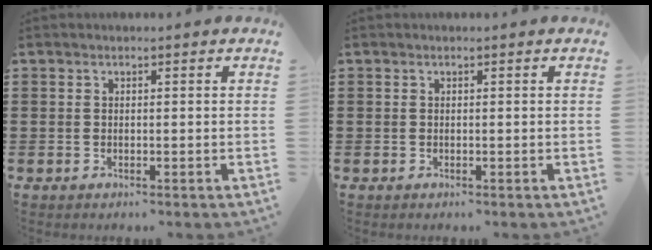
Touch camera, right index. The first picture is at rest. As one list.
[{"total": 0.0}]